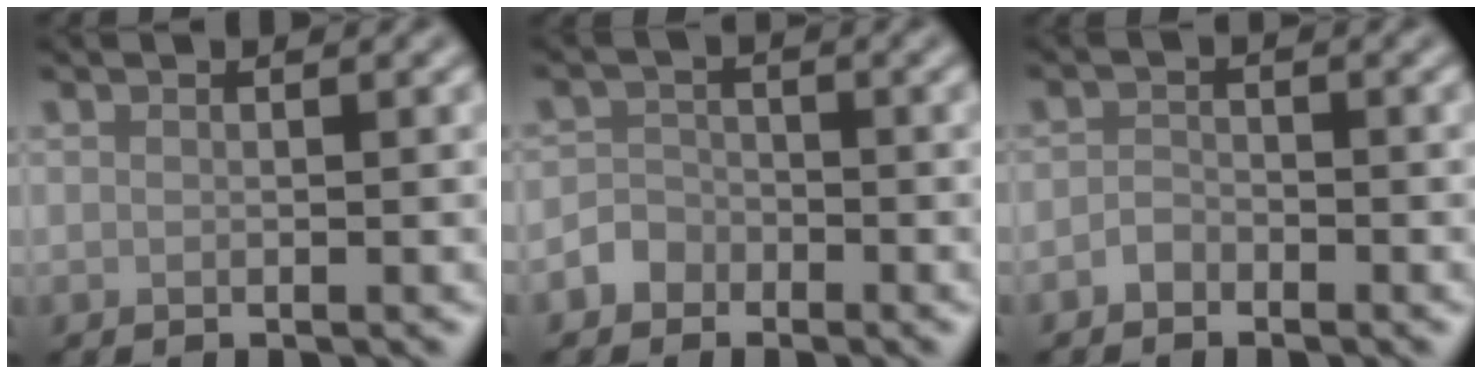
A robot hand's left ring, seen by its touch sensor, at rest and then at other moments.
{"total": 2.0, "force": [-1.2, 1.5, 0.2], "torque": [0.011, 0.010, -0.033]}
{"total": 1.2, "force": [-0.9, 0.8, 0.3], "torque": [-0.004, 0.006, -0.022]}